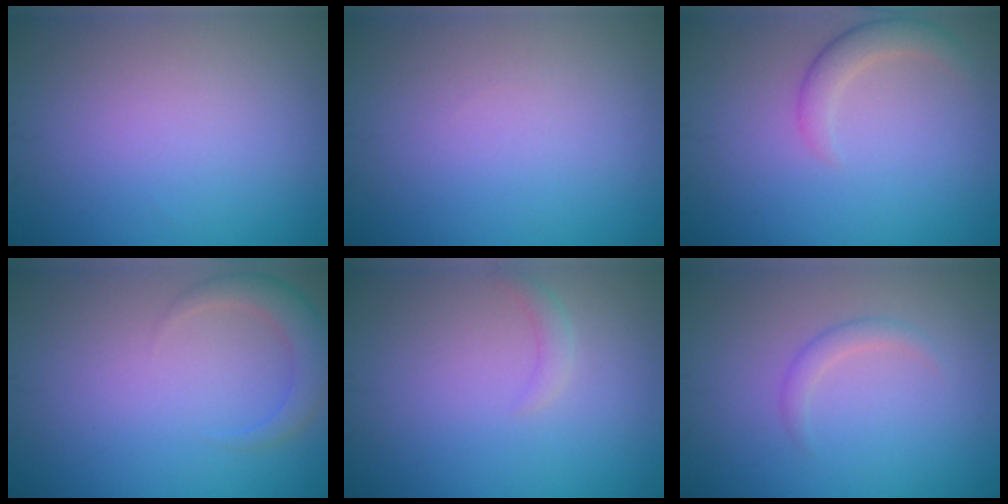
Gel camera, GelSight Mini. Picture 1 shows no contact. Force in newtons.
{"total": 0.0}
{"total": 2.4, "press": 2.4, "slide": 0.3}
{"total": 2.7, "press": 2.7, "slide": 0.2}
{"total": 1.1, "press": 1.1, "slide": 0.2}
{"total": 1.3, "press": 1.3, "slide": 0.1}